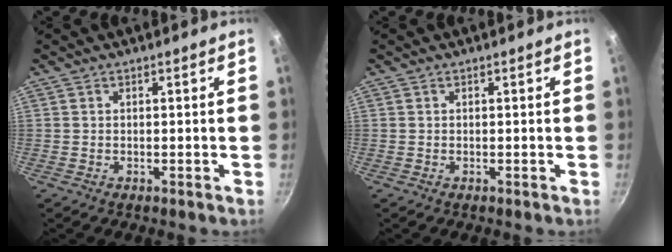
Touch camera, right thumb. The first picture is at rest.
{"total": 0.0}